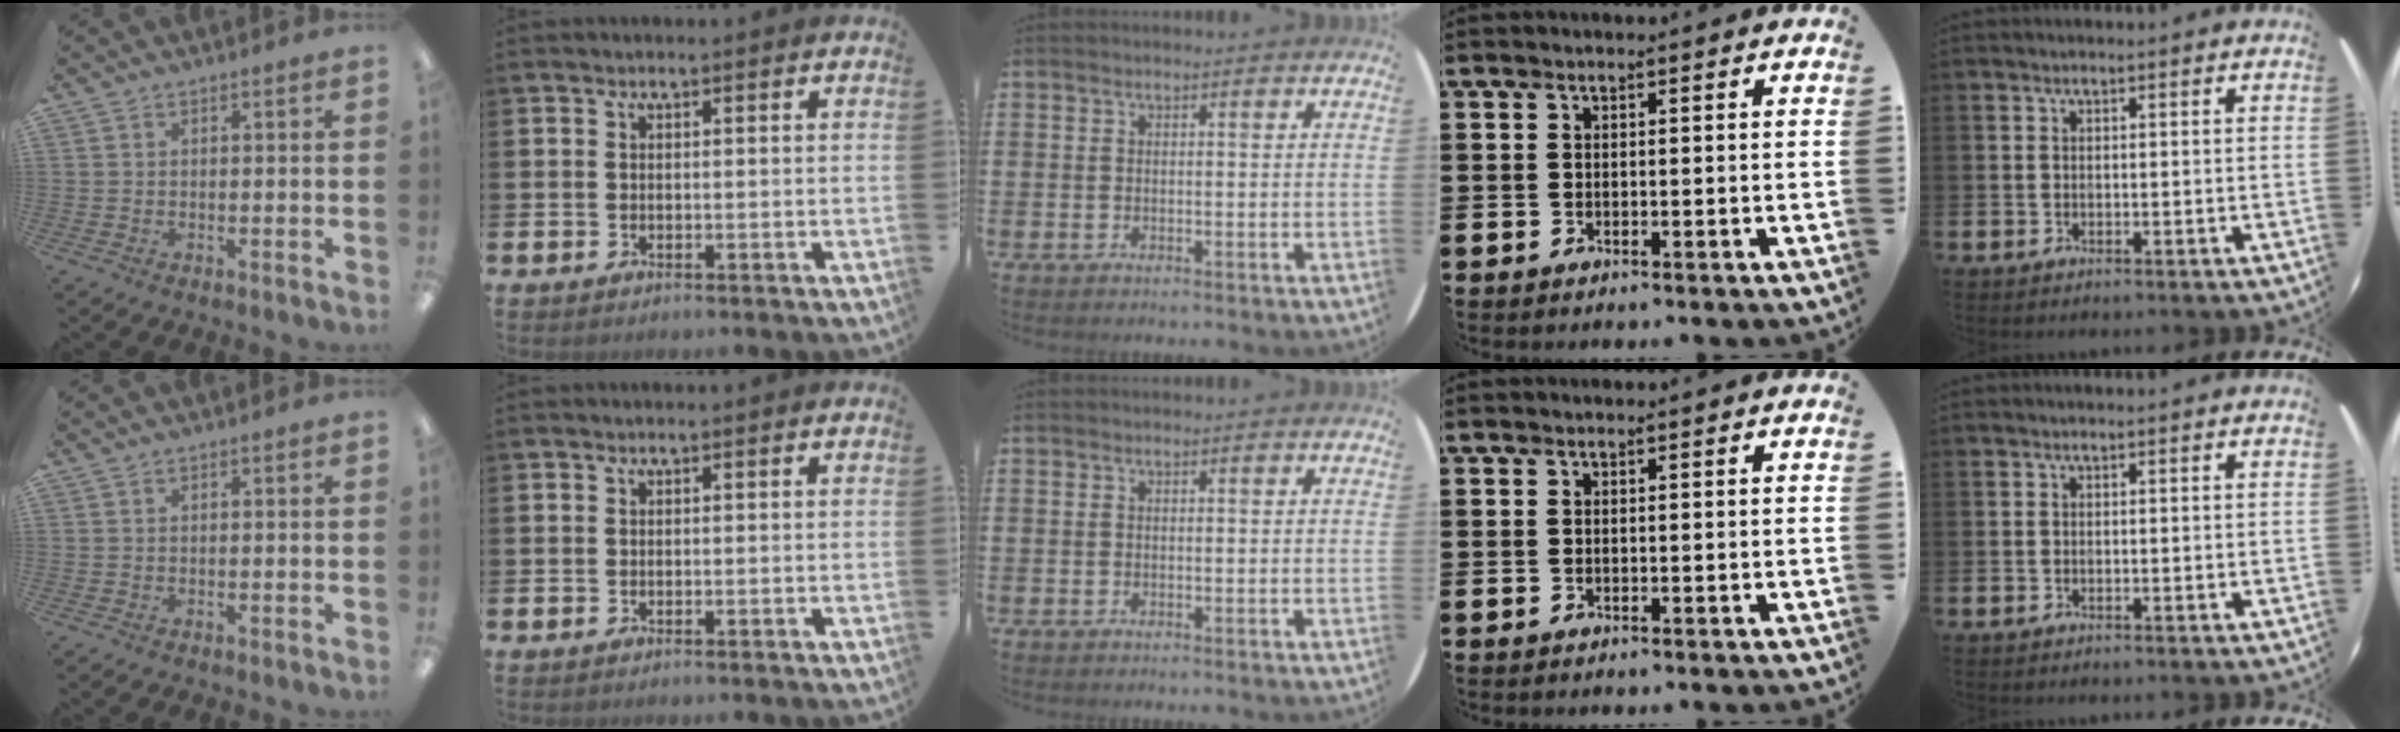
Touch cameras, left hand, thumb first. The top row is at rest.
{}